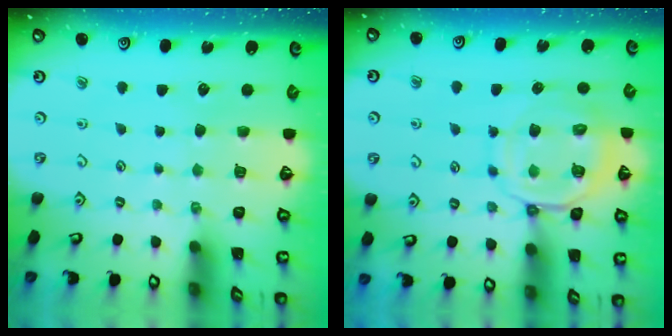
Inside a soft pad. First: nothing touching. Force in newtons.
{"total": 11.7, "press": 11.7, "slide": 1.3}